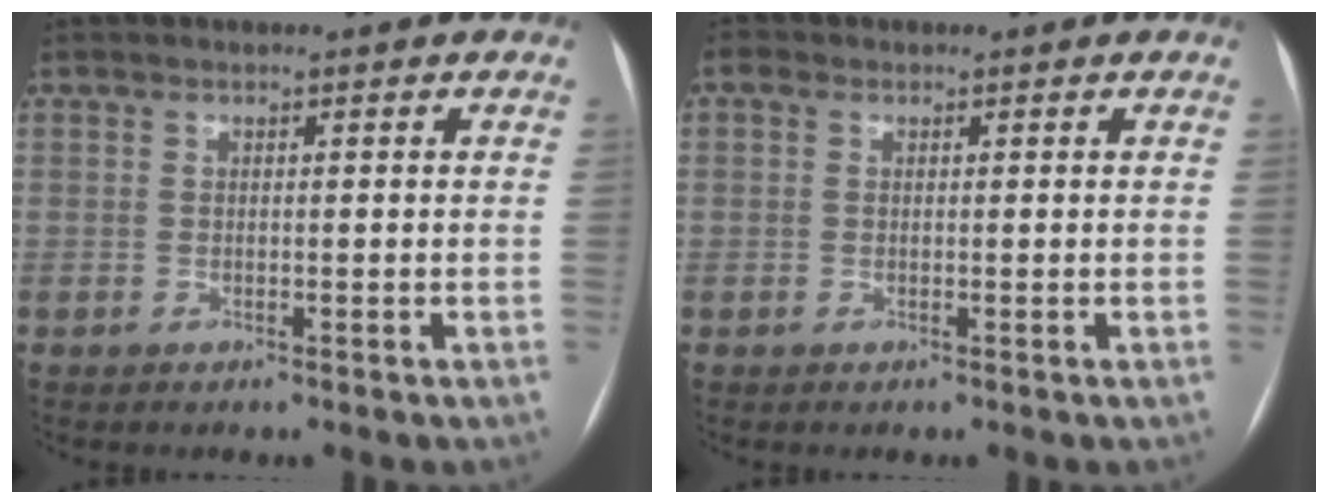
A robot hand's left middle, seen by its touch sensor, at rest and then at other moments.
{"total": 0.9, "force": [0.3, 0.8, 0.4], "torque": [-0.007, 0.008, 0.003]}